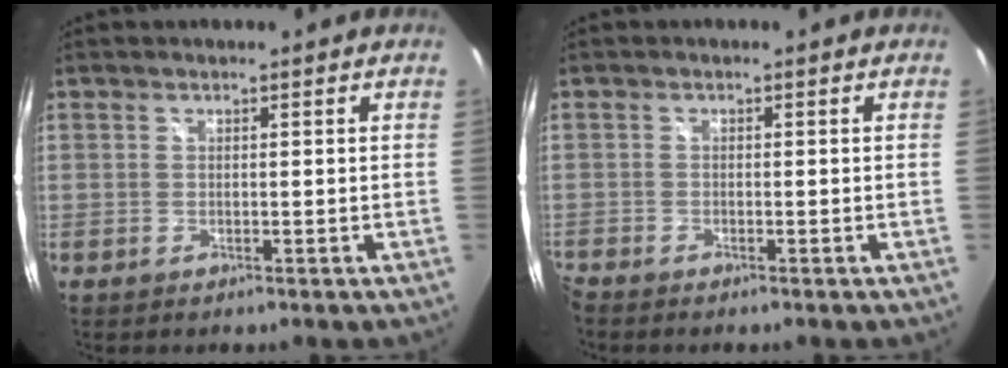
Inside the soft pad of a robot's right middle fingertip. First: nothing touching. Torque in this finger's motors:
{"motor_torque": [1.05, -1.08, 0.29, 0.21]}